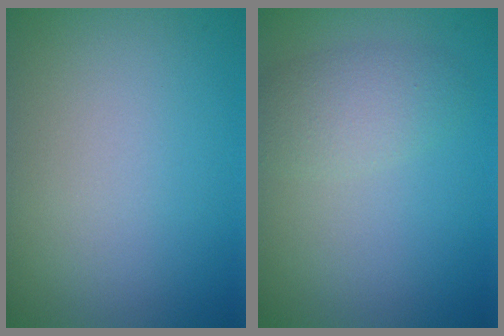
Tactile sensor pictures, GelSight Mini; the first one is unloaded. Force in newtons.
{"total": 2.7, "press": 2.7, "slide": 0.0}